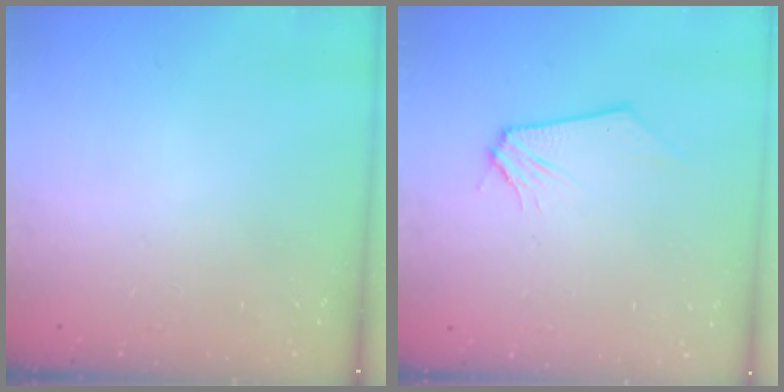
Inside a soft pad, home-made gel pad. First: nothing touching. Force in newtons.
{"total": 0.0}